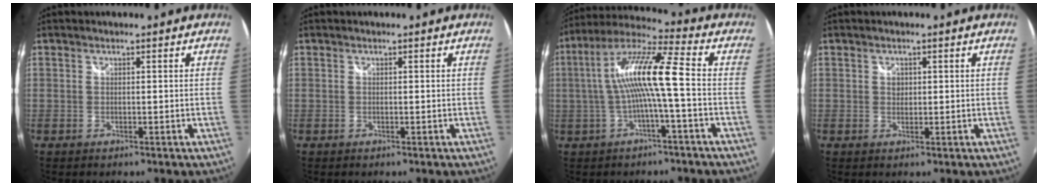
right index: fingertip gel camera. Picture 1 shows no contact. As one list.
[{"total": 0.0}, {"total": 12.4, "force": [-1.0, 0.5, 12.3], "torque": [-0.235, 0.018, -0.017]}, {"total": 1.2, "force": [0.3, 1.1, 0.4], "torque": [-0.004, 0.004, 0.005]}]